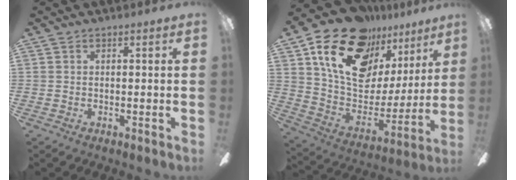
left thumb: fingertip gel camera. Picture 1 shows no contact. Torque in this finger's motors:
{"motor_torque": [2.41, 2.42, 1.38, -1.38, 0.21]}